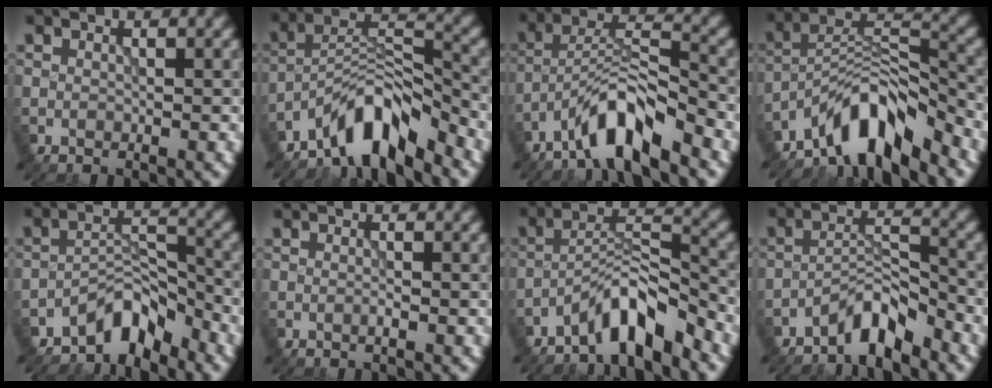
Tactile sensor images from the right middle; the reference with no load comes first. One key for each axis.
{"total": 6.9, "fx": -5.6, "fy": 1.8, "fz": 3.6, "tx": -0.054, "ty": 0.010, "tz": -0.109}
{"total": 6.3, "fx": -4.7, "fy": 1.2, "fz": 4.0, "tx": -0.071, "ty": 0.011, "tz": -0.089}
{"total": 7.8, "fx": -6.1, "fy": 2.3, "fz": 4.2, "tx": -0.060, "ty": 0.007, "tz": -0.119}
{"total": 4.6, "fx": -3.9, "fy": 1.6, "fz": 1.8, "tx": -0.015, "ty": 0.013, "tz": -0.078}
{"total": 0.5, "fx": -0.2, "fy": 0.0, "fz": 0.5, "tx": -0.011, "ty": -0.001, "tz": -0.005}
{"total": 5.5, "fx": -4.5, "fy": 1.0, "fz": 3.1, "tx": -0.049, "ty": 0.012, "tz": -0.088}
{"total": 4.0, "fx": -3.4, "fy": 0.8, "fz": 1.9, "tx": -0.030, "ty": 0.015, "tz": -0.070}